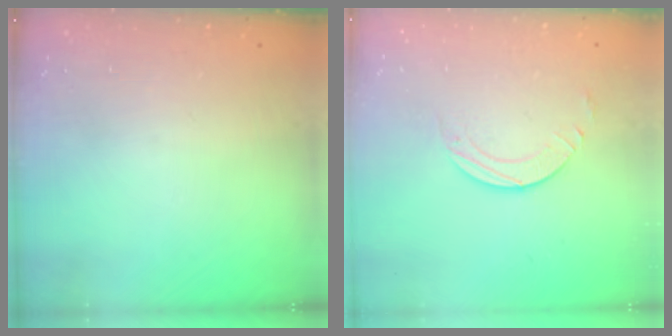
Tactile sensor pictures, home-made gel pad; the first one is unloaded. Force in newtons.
{"total": 2.7, "press": 2.7, "slide": 0.2}